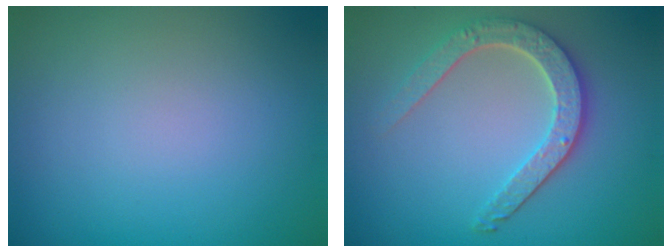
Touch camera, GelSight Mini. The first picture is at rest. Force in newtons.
{"total": 3.9, "press": 3.4, "slide": 2.0}